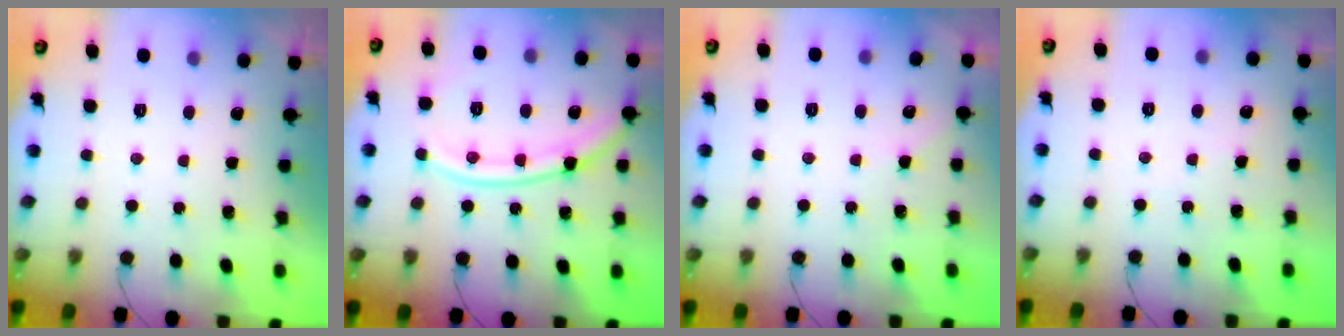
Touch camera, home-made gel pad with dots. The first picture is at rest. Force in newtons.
{"total": 14.4, "press": 14.4, "slide": 1.0}
{"total": 2.2, "press": 2.2, "slide": 0.3}
{"total": 3.6, "press": 3.6, "slide": 0.4}